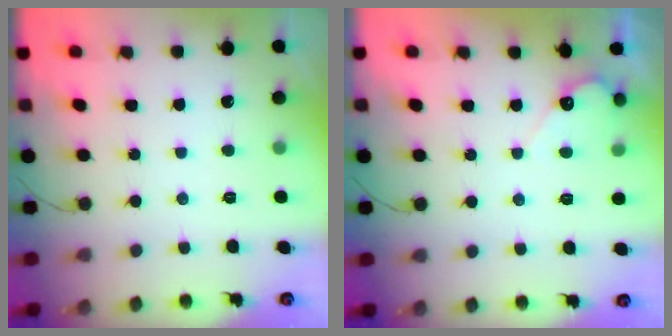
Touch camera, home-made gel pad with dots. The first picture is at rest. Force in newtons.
{"total": 4.4, "press": 4.4, "slide": 0.3}